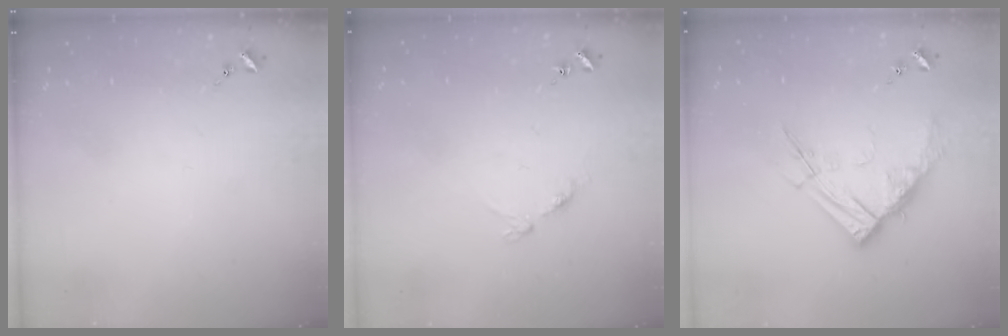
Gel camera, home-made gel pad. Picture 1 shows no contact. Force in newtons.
{"total": 7.8, "press": 7.8, "slide": 0.6}
{"total": 14.1, "press": 14.0, "slide": 1.5}